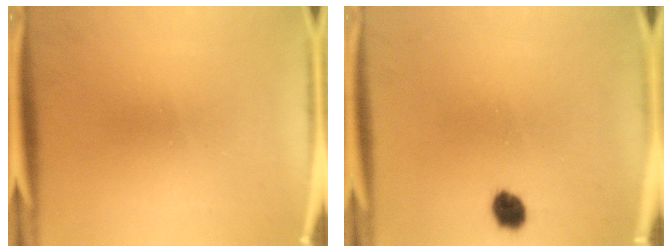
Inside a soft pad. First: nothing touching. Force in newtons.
{"total": 3.8}